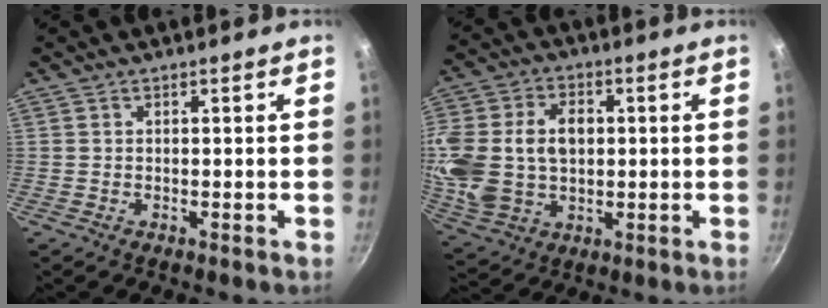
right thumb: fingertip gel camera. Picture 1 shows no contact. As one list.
[{"total": 17.9, "force": [1.3, 12.8, 12.5], "torque": [-0.248, 0.013, 0.030]}]